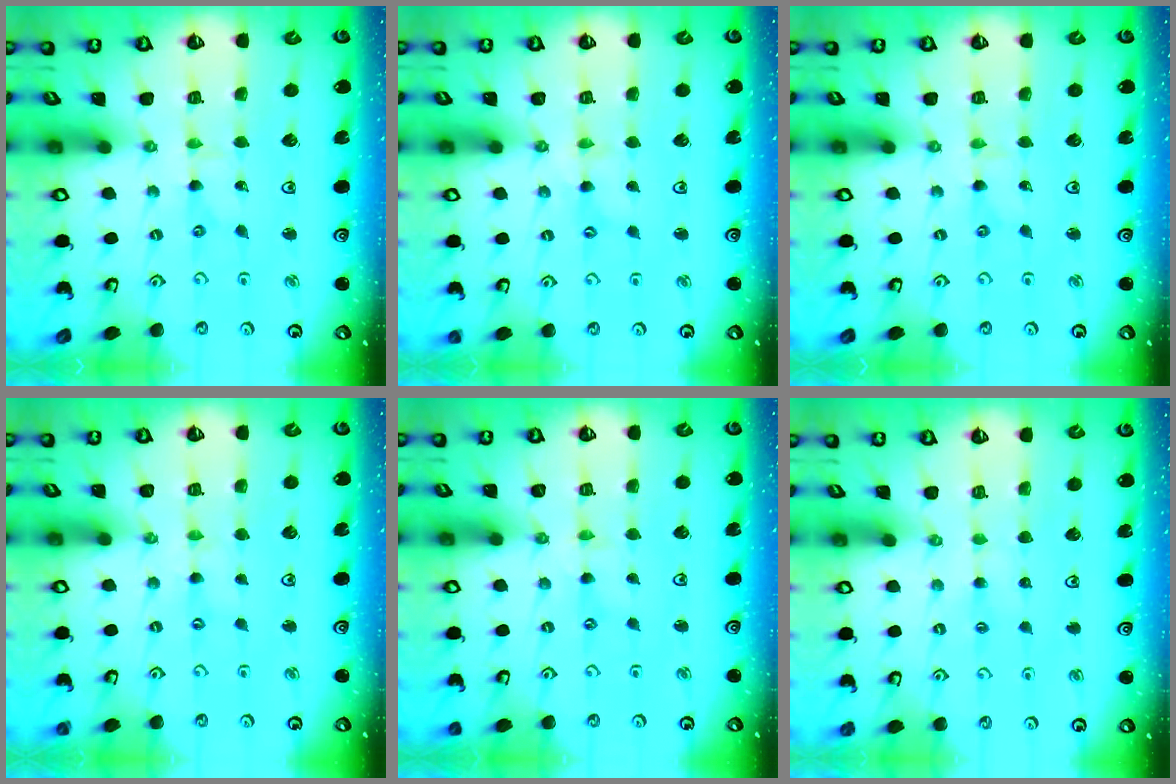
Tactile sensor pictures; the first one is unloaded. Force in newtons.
{"total": 1.3, "press": 1.3, "slide": 0.3}
{"total": 0.0}
{"total": 1.5, "press": 1.5, "slide": 0.2}
{"total": 0.0}
{"total": 2.7, "press": 2.7, "slide": 0.3}